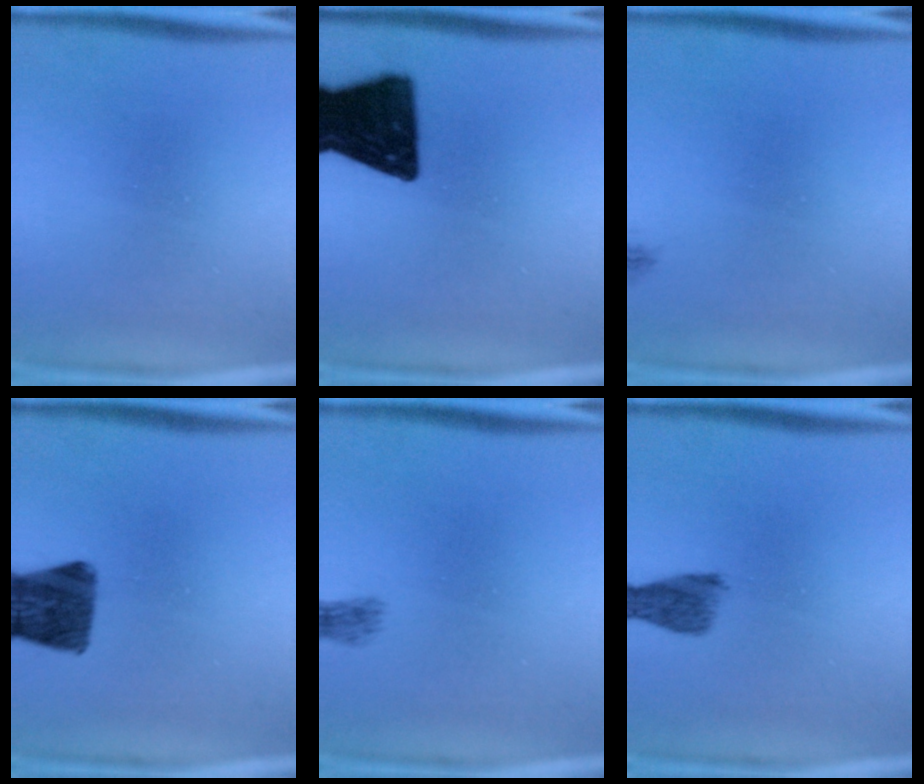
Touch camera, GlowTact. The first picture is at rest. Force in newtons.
{"total": 19.5}
{"total": 0.7}
{"total": 10.9}
{"total": 3.0}
{"total": 3.9}